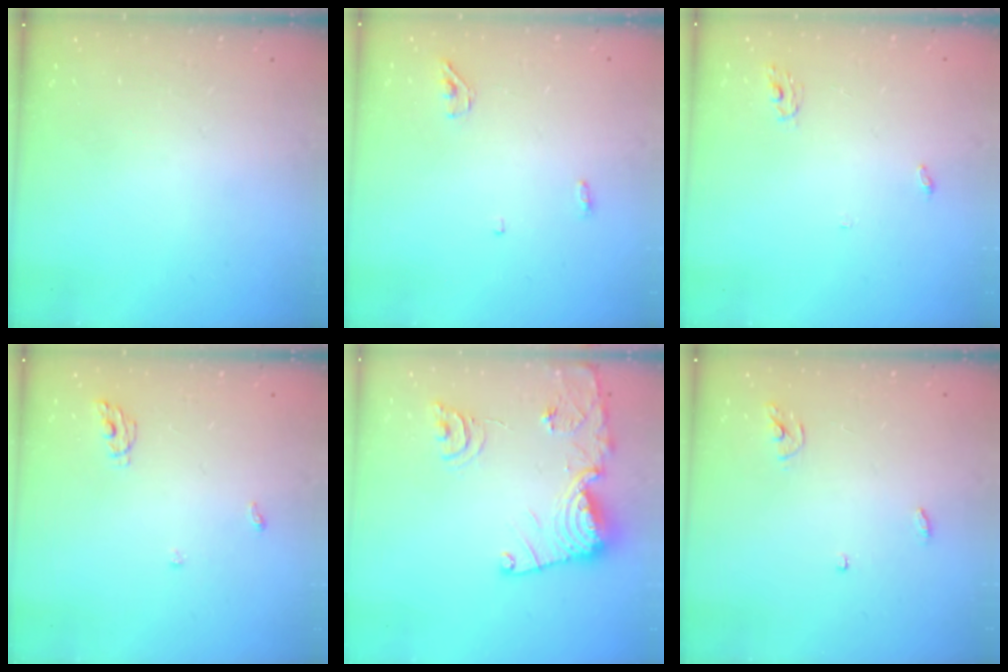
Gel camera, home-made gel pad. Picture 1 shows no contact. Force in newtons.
{"total": 3.4, "press": 3.3, "slide": 1.0}
{"total": 2.8, "press": 2.8, "slide": 0.2}
{"total": 4.6, "press": 4.6, "slide": 0.5}
{"total": 18.1, "press": 18.0, "slide": 2.0}
{"total": 3.8, "press": 3.8, "slide": 0.4}